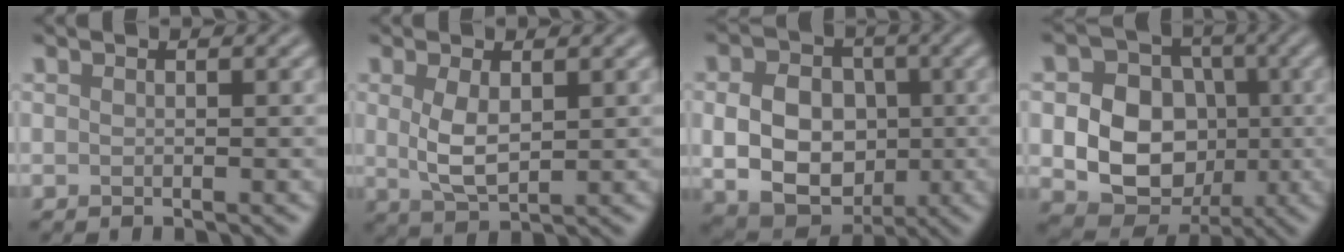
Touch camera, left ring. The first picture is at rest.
{"total": 3.4, "force": [0.7, 1.5, 2.9], "torque": [-0.066, -0.004, 0.017]}
{"total": 8.0, "force": [-0.3, 6.2, 5.0], "torque": [-0.090, -0.007, -0.009]}
{"total": 9.8, "force": [-0.8, 8.1, 5.5], "torque": [-0.074, 0.003, -0.025]}